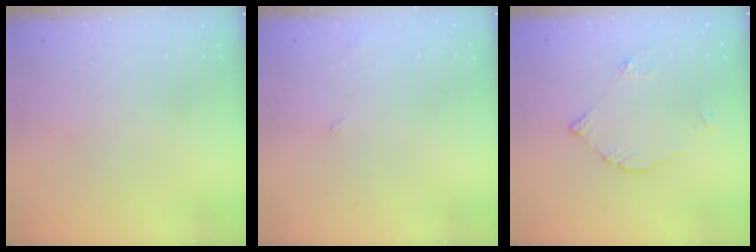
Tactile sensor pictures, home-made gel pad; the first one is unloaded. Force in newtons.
{"total": 2.7, "press": 2.6, "slide": 0.5}
{"total": 3.9, "press": 3.9, "slide": 0.0}